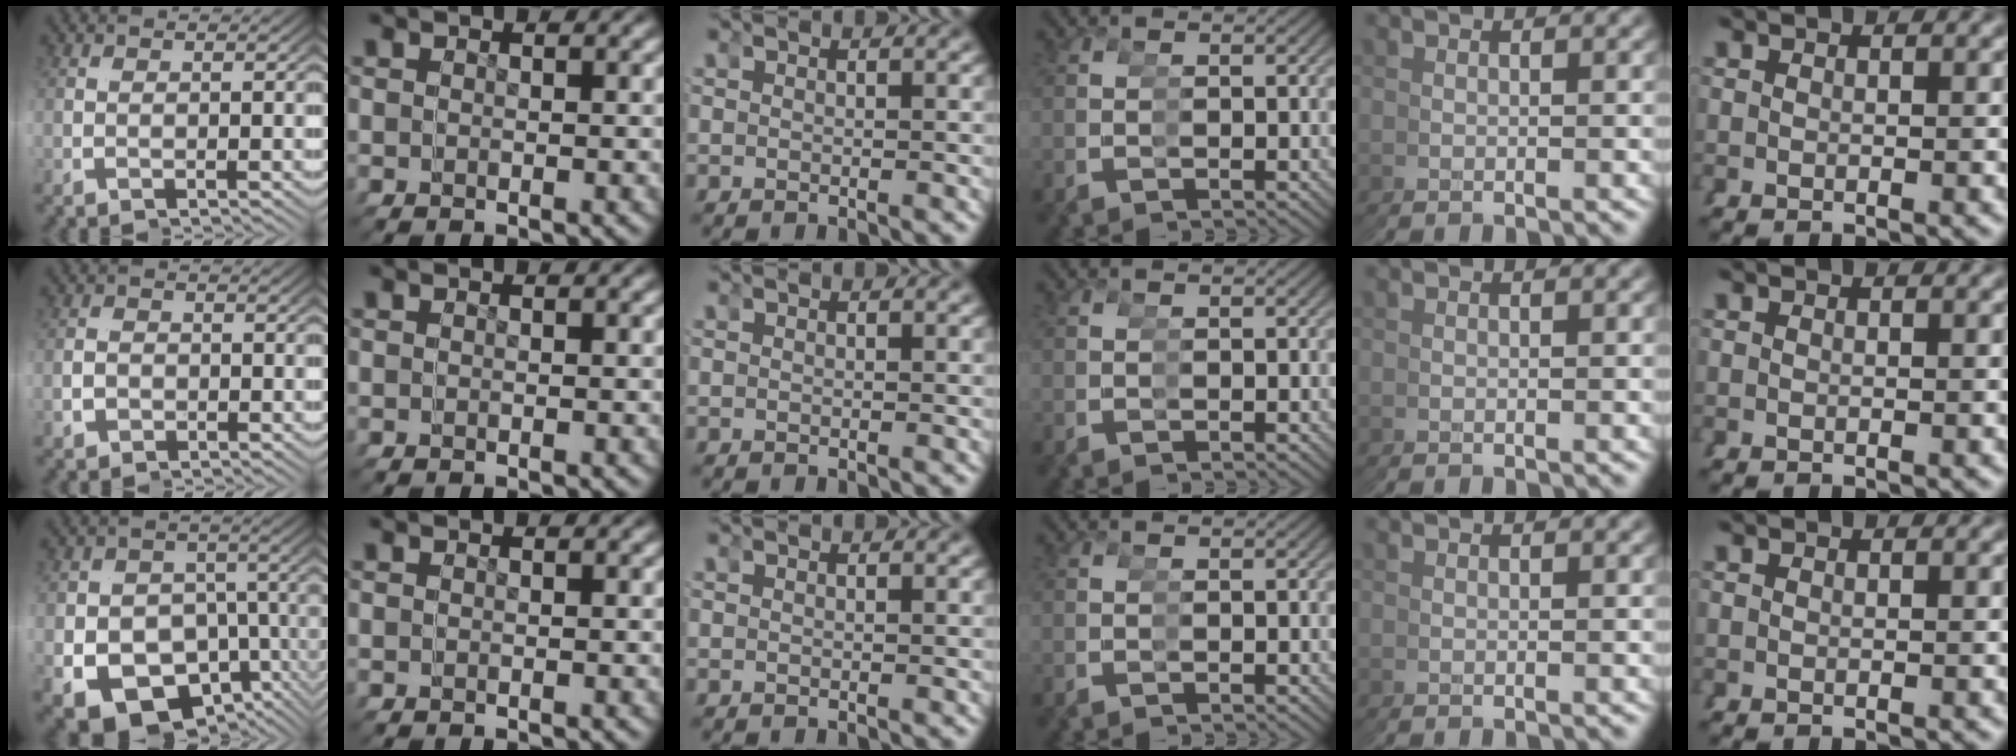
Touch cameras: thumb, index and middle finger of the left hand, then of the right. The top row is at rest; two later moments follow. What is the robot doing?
{"motion": "grasp_and_lifting", "object": "bandage"}